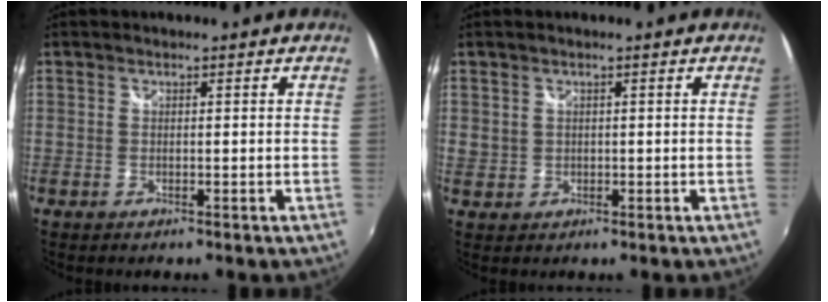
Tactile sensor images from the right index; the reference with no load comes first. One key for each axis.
{"total": 2.6, "fx": 0.8, "fy": 2.4, "fz": 0.9, "tx": -0.011, "ty": 0.004, "tz": 0.019}